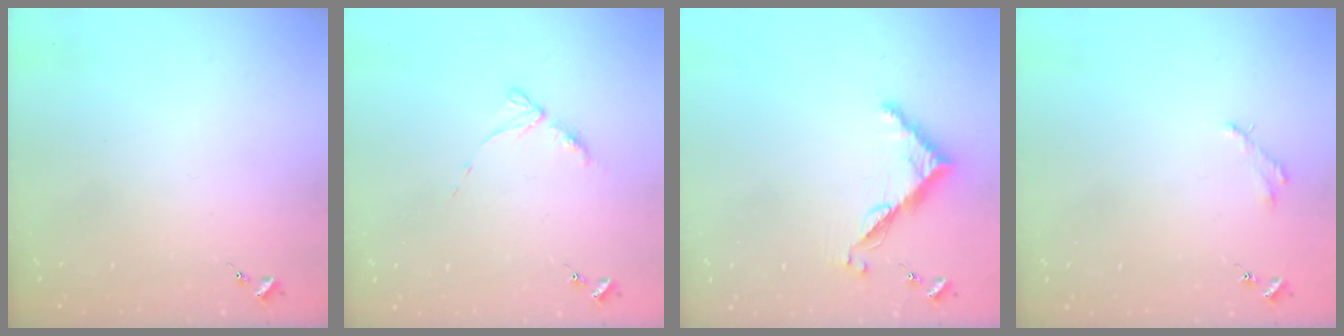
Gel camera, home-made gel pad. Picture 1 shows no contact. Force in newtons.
{"total": 5.2, "press": 5.1, "slide": 0.6}
{"total": 7.6, "press": 7.5, "slide": 0.6}
{"total": 2.5, "press": 2.5, "slide": 0.2}